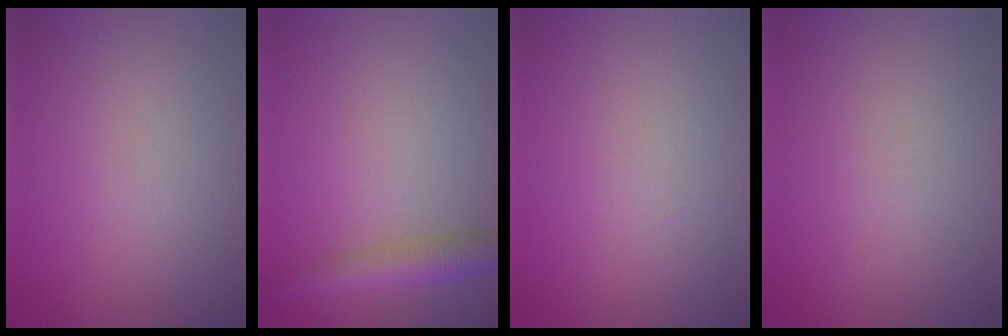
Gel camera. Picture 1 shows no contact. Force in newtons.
{"total": 4.5, "press": 4.5, "slide": 0.2}
{"total": 0.0}
{"total": 0.0}